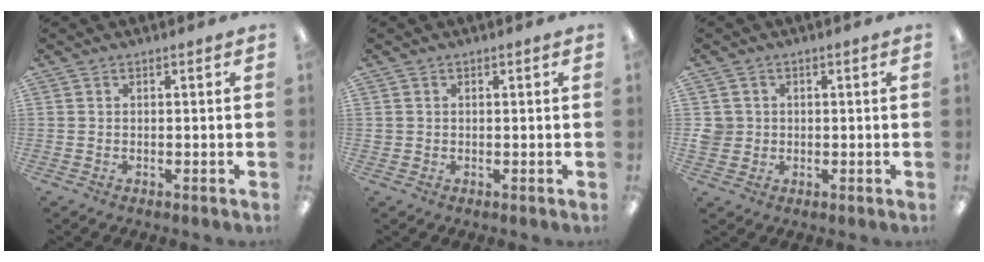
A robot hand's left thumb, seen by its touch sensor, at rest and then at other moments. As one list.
[{"total": 0.8, "force": [0.1, 0.7, -0.4], "torque": [0.008, 0.004, 0.000]}, {"total": 3.4, "force": [0.2, 3.4, 0.2], "torque": [-0.003, 0.004, 0.003]}]